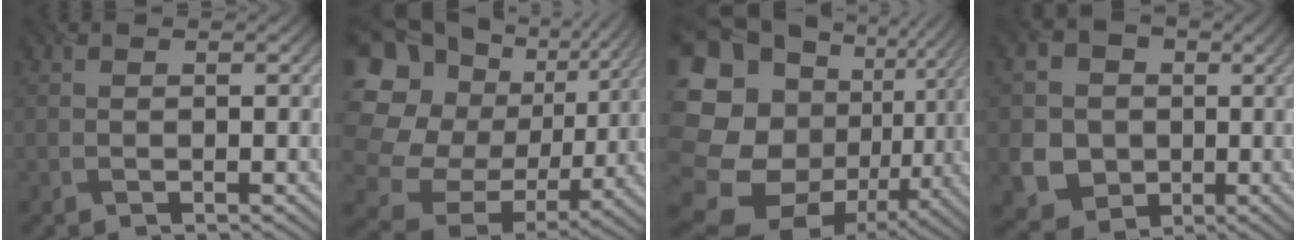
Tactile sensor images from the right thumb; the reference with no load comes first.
{"total": 22.3, "force": [3.8, 18.9, 11.1], "torque": [-0.301, 0.003, 0.071]}
{"total": 23.7, "force": [-1.3, 20.3, 12.2], "torque": [-0.299, -0.018, -0.024]}
{"total": 9.2, "force": [-0.3, 8.4, 3.8], "torque": [-0.111, -0.011, -0.025]}